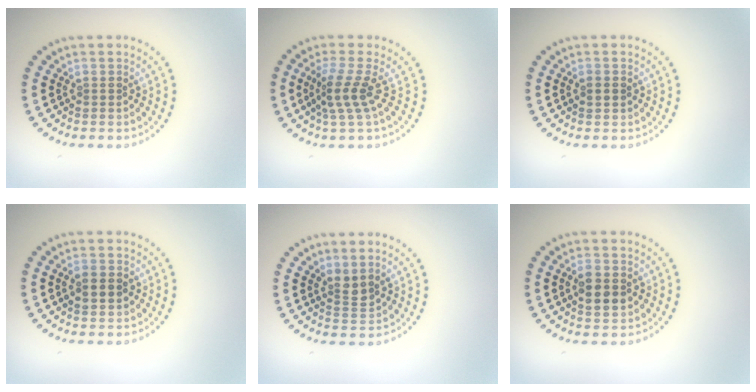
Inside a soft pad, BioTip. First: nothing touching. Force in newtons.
{"total": 2.8, "press": 2.0, "slide": 1.9}
{"total": 1.3, "press": 1.3, "slide": 0.1}
{"total": 2.6, "press": 2.5, "slide": 0.1}
{"total": 1.7, "press": 1.3, "slide": 1.2}
{"total": 3.0, "press": 3.0, "slide": 0.2}